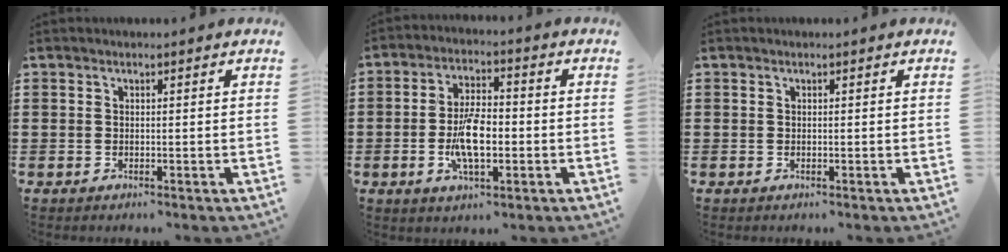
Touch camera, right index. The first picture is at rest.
{"total": 8.3, "force": [-1.7, 3.5, 7.3], "torque": [-0.157, -0.003, -0.036]}
{"total": 0.0}